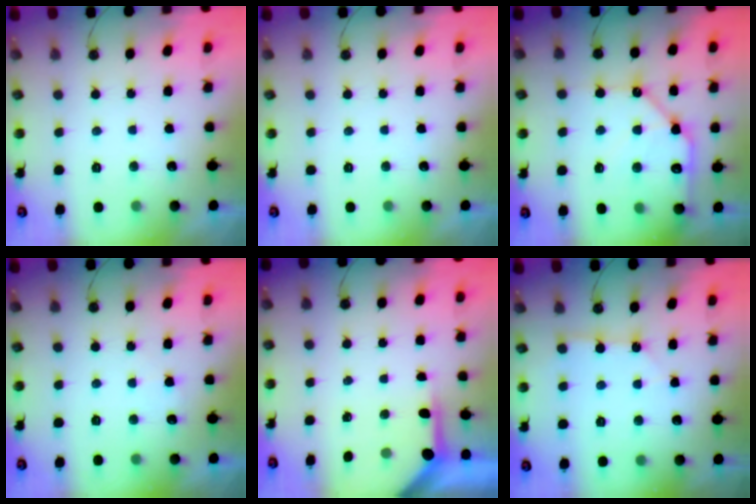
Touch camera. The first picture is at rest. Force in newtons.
{"total": 0.0}
{"total": 14.2, "press": 14.1, "slide": 1.9}
{"total": 3.0, "press": 3.0, "slide": 0.4}
{"total": 3.9, "press": 3.8, "slide": 0.3}
{"total": 2.4, "press": 2.4, "slide": 0.3}